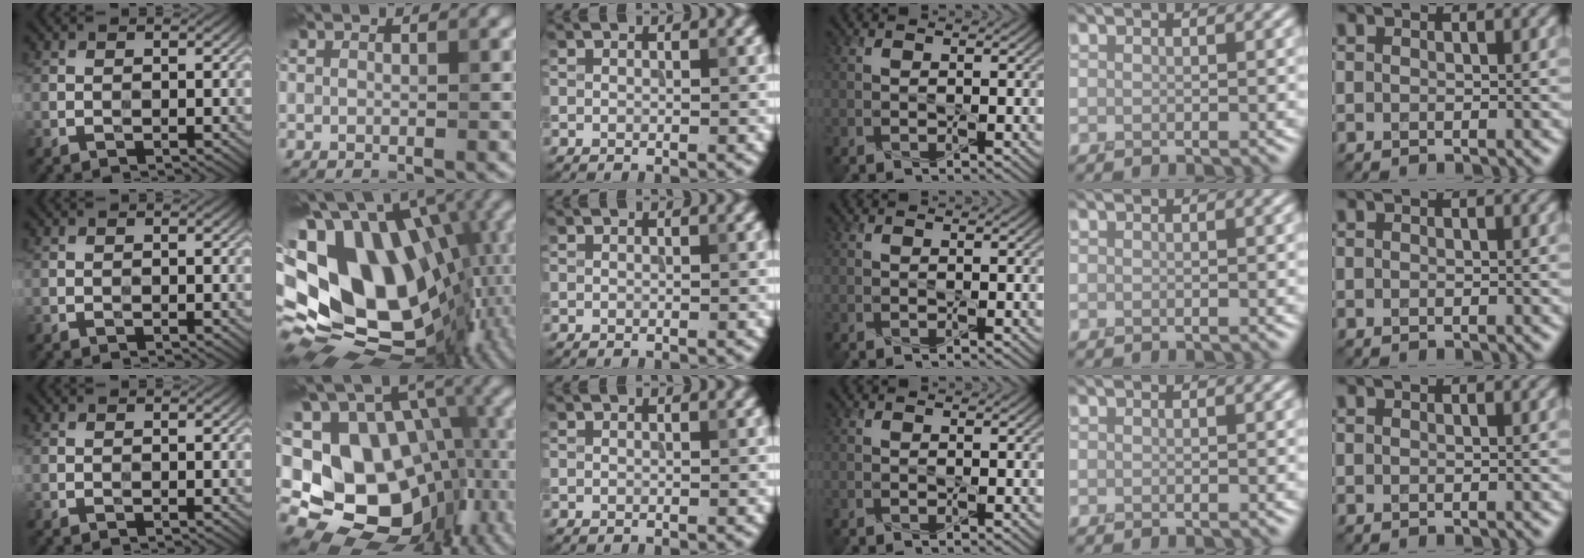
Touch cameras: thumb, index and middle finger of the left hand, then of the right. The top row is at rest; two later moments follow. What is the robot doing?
{"motion": "press", "object": "joystick"}